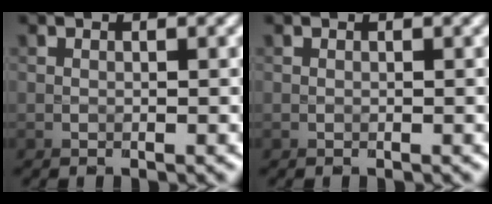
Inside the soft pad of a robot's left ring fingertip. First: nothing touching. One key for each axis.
{"total": 0.0}